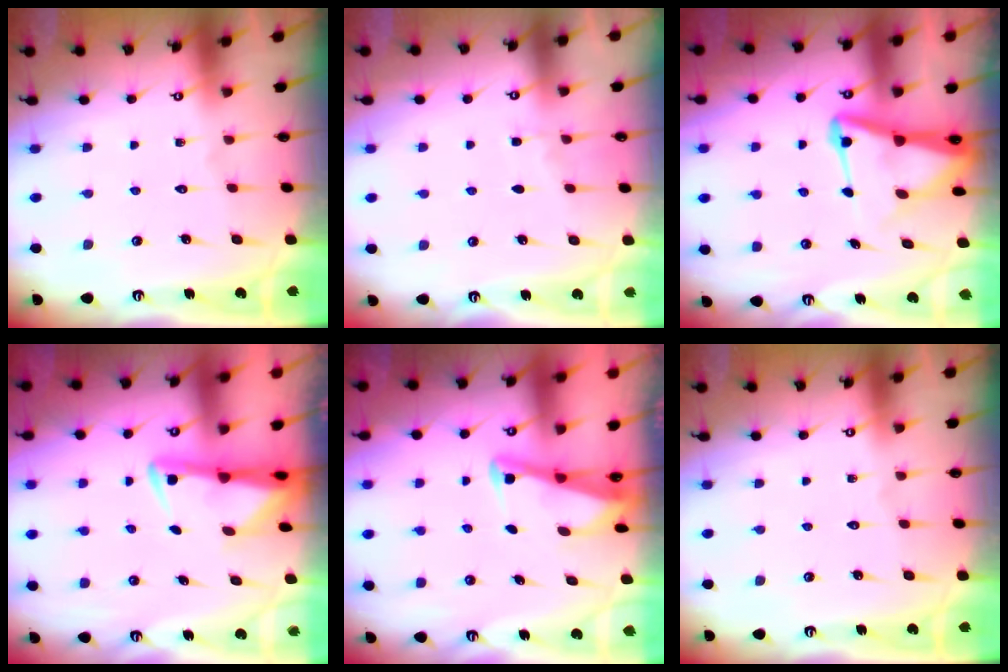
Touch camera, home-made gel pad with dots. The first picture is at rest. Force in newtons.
{"total": 3.7, "press": 3.6, "slide": 0.5}
{"total": 7.7, "press": 7.7, "slide": 0.8}
{"total": 3.0, "press": 2.9, "slide": 0.4}
{"total": 2.8, "press": 2.8, "slide": 0.3}
{"total": 0.0}